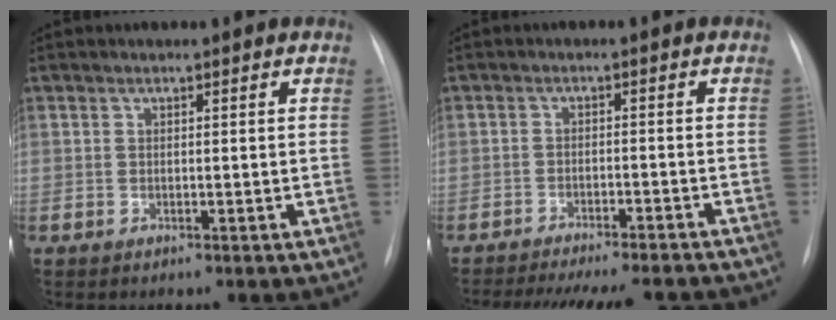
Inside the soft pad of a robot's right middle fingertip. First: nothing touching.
{"total": 16.2, "force": [-14.8, 2.4, 6.1], "torque": [-0.110, -0.013, -0.192]}